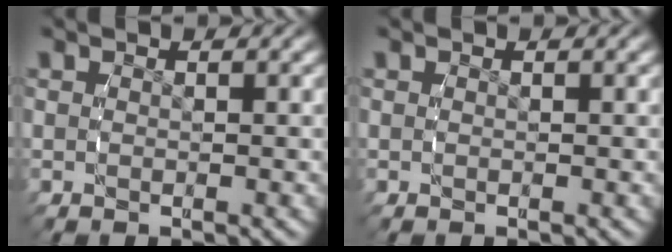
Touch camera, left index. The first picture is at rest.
{"total": 0.0}